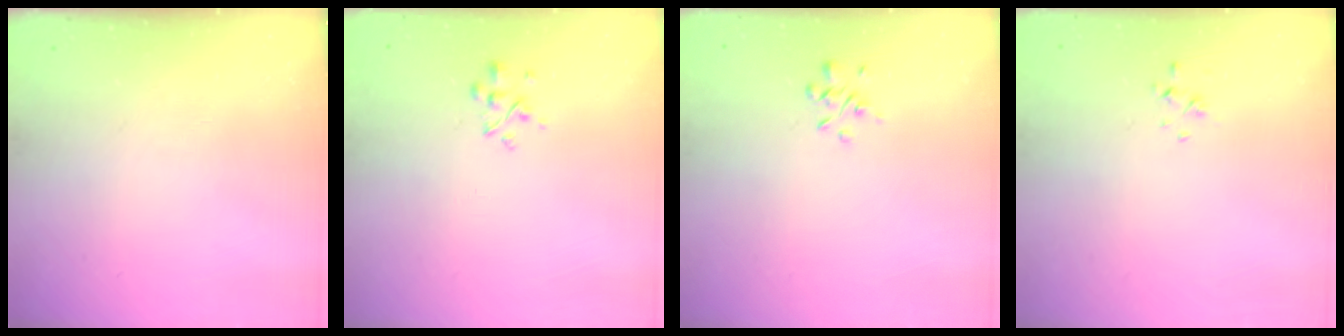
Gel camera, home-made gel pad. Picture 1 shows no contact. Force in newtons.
{"total": 2.7, "press": 2.6, "slide": 0.9}
{"total": 0.9, "press": 0.7, "slide": 0.5}
{"total": 0.6, "press": 0.3, "slide": 0.5}